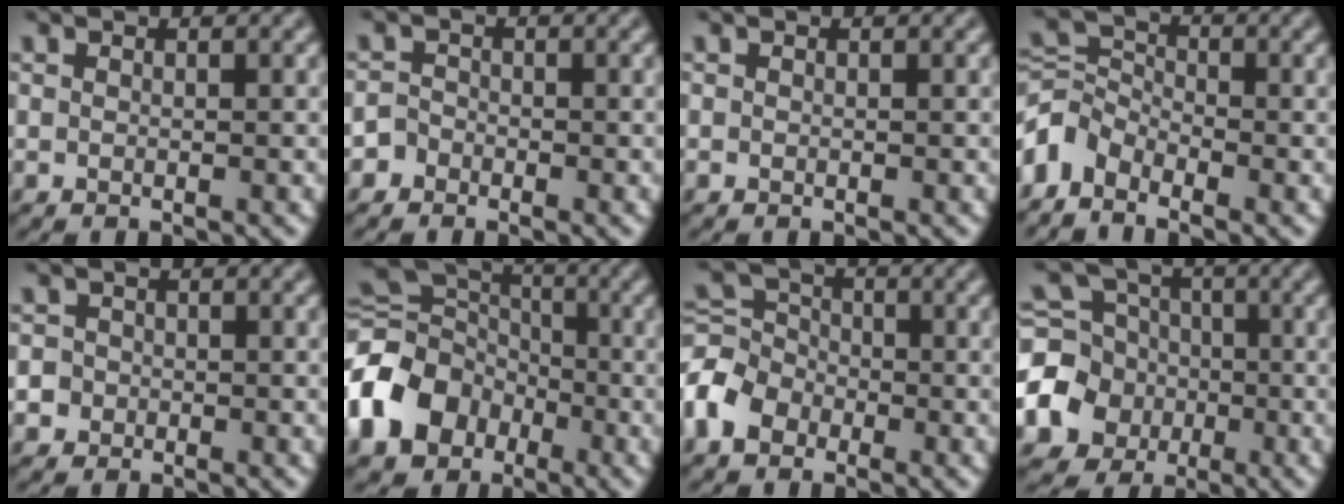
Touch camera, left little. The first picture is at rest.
{"total": 1.6, "force": [-1.1, 1.1, 0.1], "torque": [0.012, 0.005, -0.029]}
{"total": 0.0}
{"total": 3.9, "force": [-2.8, 2.3, 1.4], "torque": [-0.030, 0.005, -0.073]}
{"total": 3.2, "force": [-1.0, 3.0, 0.7], "torque": [0.007, 0.013, -0.038]}
{"total": 13.8, "force": [-5.0, 11.1, 6.6], "torque": [-0.163, -0.012, -0.116]}
{"total": 5.7, "force": [-2.7, 4.3, 2.5], "torque": [-0.059, 0.013, -0.079]}
{"total": 10.6, "force": [-2.7, 9.6, 3.7], "torque": [-0.097, -0.013, -0.071]}